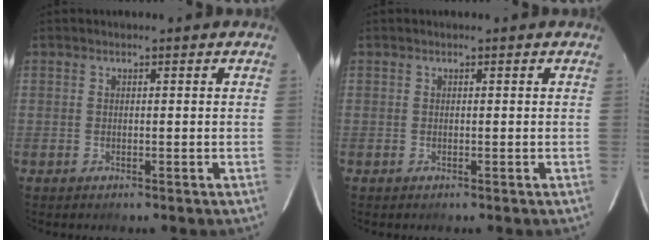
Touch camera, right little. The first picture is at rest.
{"total": 0.0}